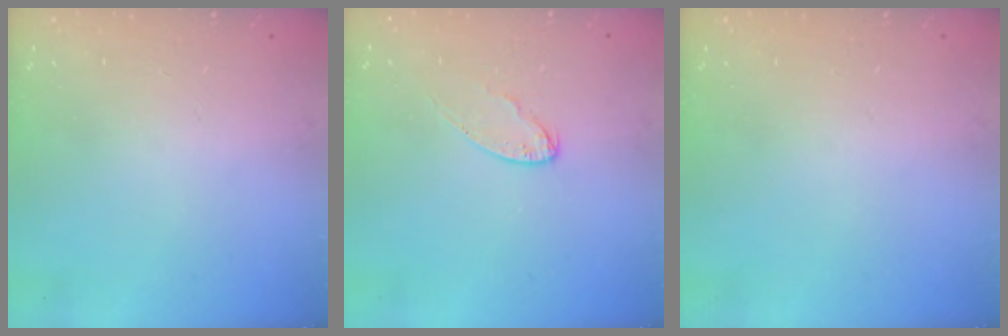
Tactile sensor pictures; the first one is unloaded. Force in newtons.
{"total": 5.4, "press": 5.4, "slide": 0.6}
{"total": 0.0}